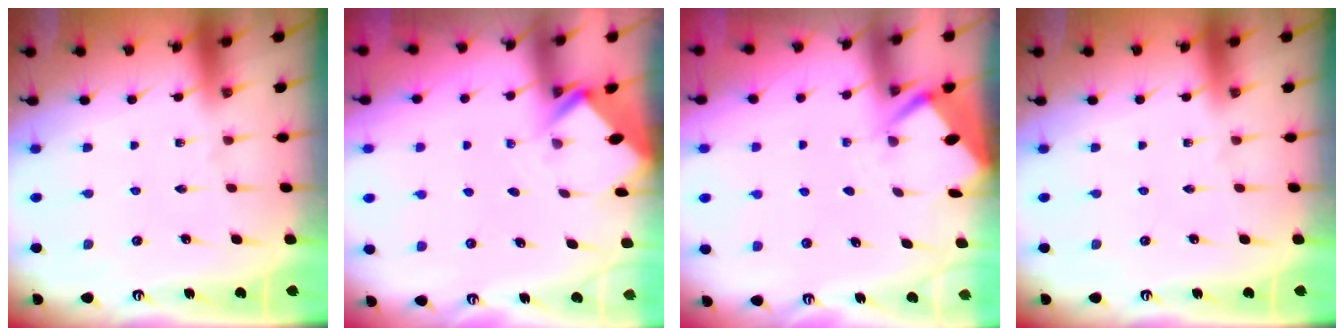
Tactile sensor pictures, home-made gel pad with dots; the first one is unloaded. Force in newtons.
{"total": 2.1, "press": 2.1, "slide": 0.1}
{"total": 2.7, "press": 2.7, "slide": 0.4}
{"total": 0.0}